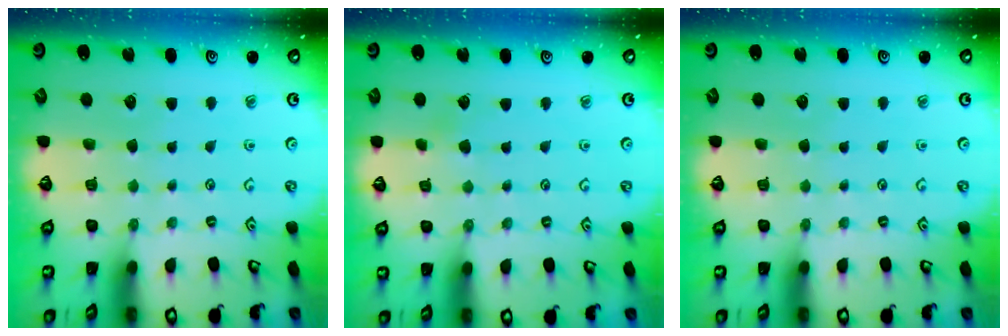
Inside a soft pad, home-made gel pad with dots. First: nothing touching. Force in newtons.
{"total": 2.4, "press": 2.4, "slide": 0.3}
{"total": 0.0}